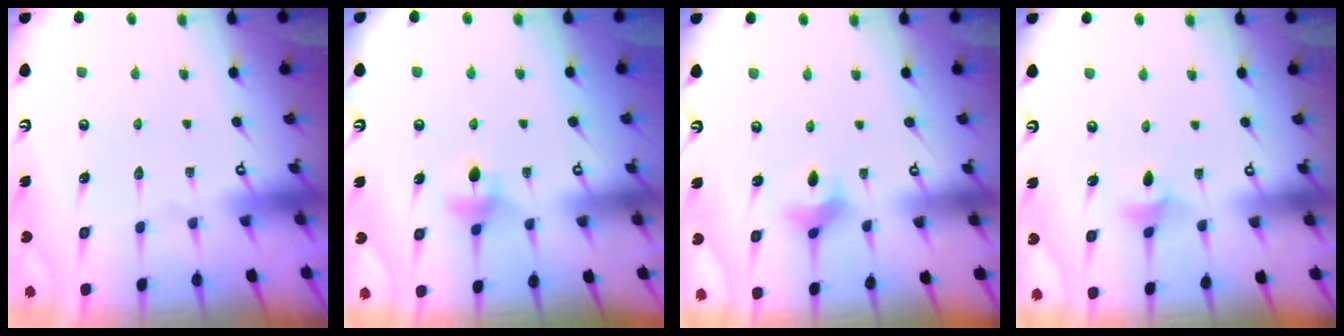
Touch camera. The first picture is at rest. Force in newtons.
{"total": 5.7, "press": 5.6, "slide": 1.0}
{"total": 3.4, "press": 3.4, "slide": 0.5}
{"total": 3.6, "press": 3.5, "slide": 0.6}